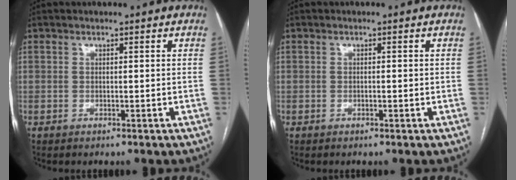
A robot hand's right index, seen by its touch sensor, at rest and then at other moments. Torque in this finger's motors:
{"motor_torque": [-0.13, 0.16, -0.09, -0.01]}